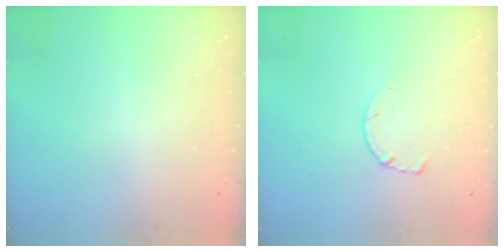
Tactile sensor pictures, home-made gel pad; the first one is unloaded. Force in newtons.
{"total": 1.4, "press": 1.4, "slide": 0.3}